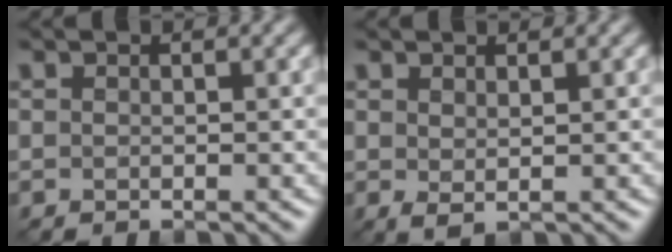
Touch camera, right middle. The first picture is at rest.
{"total": 0.7, "force": [0.5, 0.3, 0.4], "torque": [-0.012, -0.002, 0.015]}